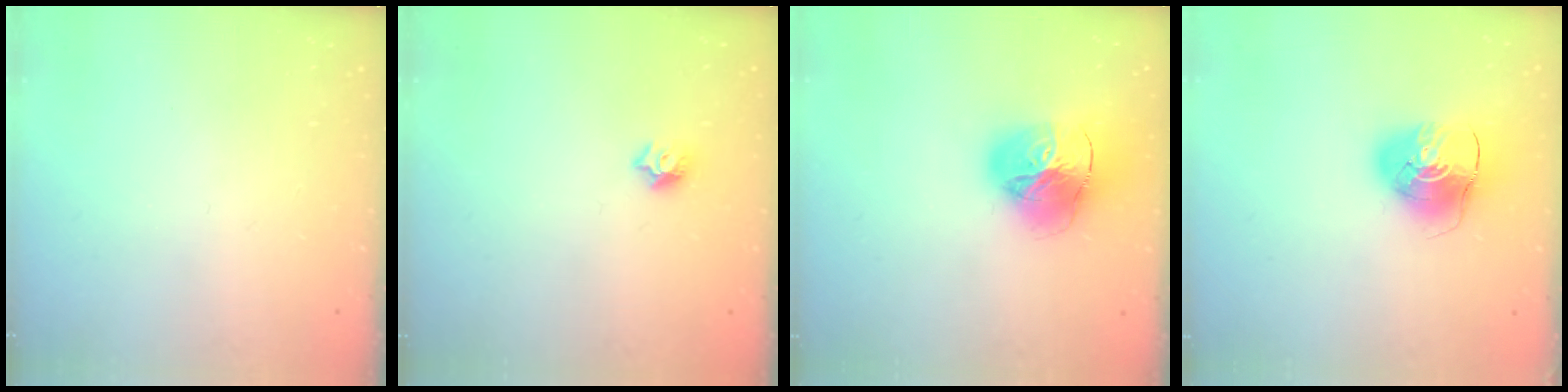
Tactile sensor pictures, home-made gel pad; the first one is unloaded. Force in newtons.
{"total": 6.9, "press": 6.8, "slide": 0.9}
{"total": 19.8, "press": 19.6, "slide": 2.3}
{"total": 8.9, "press": 8.9, "slide": 1.2}